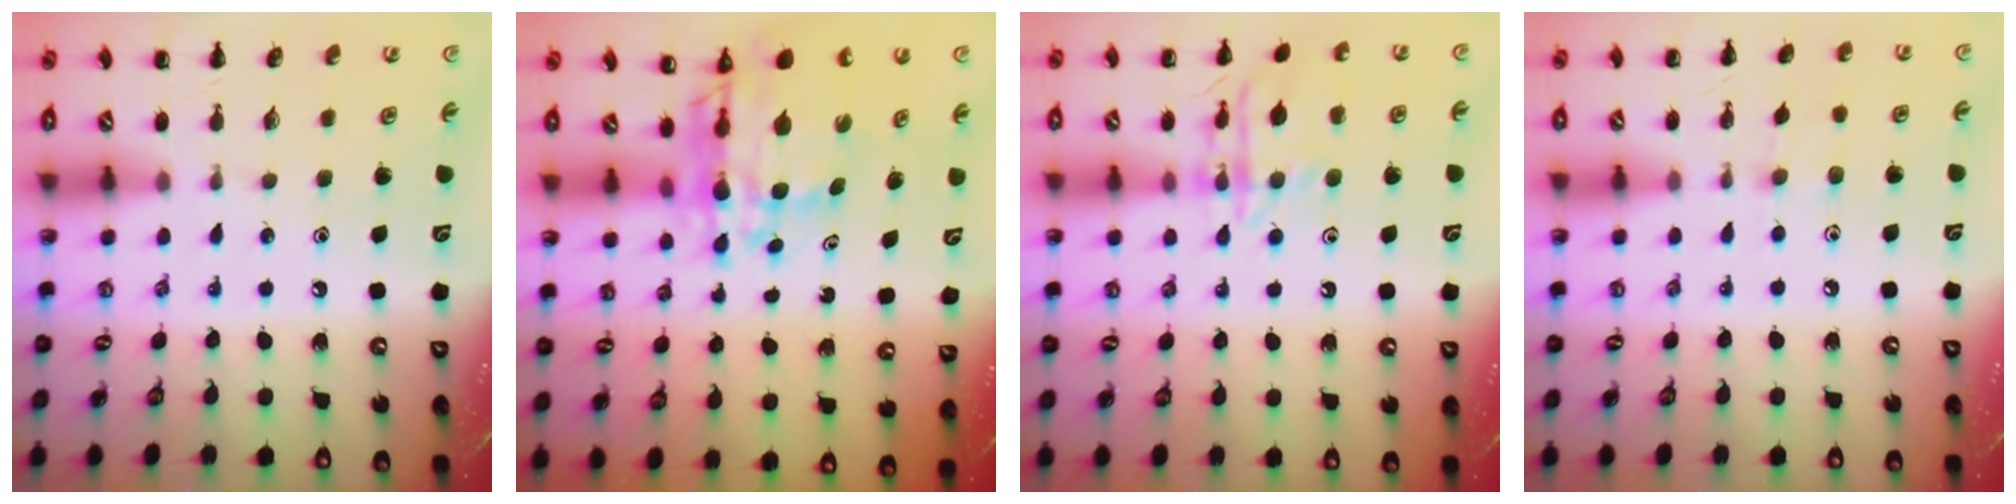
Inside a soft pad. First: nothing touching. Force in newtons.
{"total": 10.8, "press": 10.2, "slide": 3.6}
{"total": 13.7, "press": 13.7, "slide": 0.9}
{"total": 5.3, "press": 4.9, "slide": 1.8}